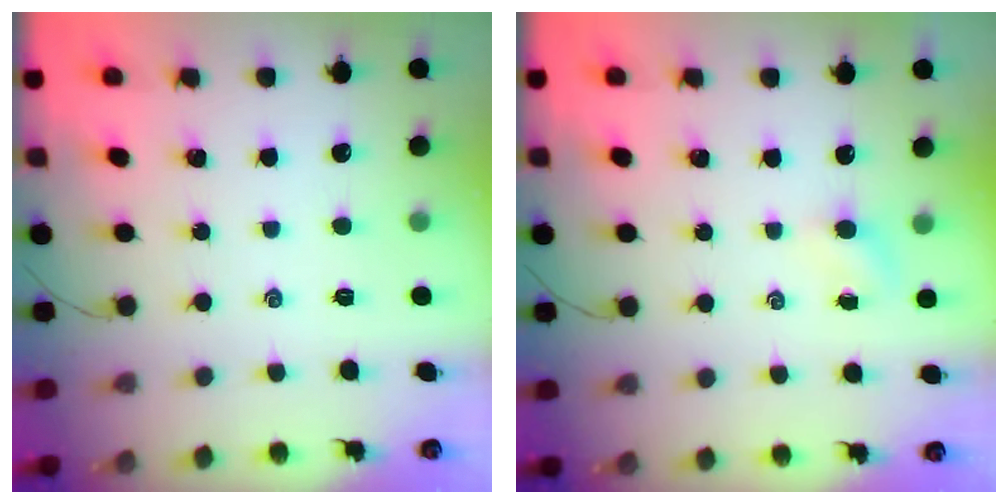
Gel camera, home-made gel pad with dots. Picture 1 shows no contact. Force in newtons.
{"total": 3.2, "press": 3.0, "slide": 1.1}